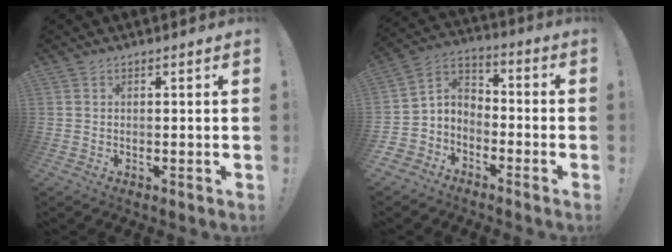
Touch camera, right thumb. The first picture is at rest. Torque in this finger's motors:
{"motor_torque": [0.04, 0.02, 0.10, 0.06, 0.01]}